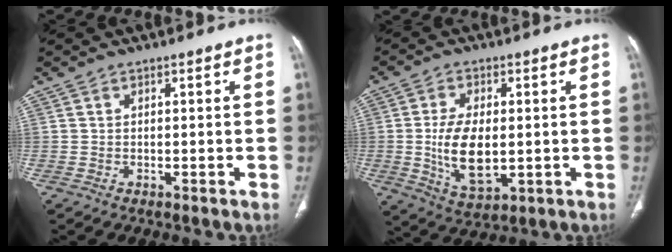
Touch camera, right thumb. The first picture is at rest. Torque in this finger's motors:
{"motor_torque": [2.96, 2.05, 1.44, -1.32, 0.42]}